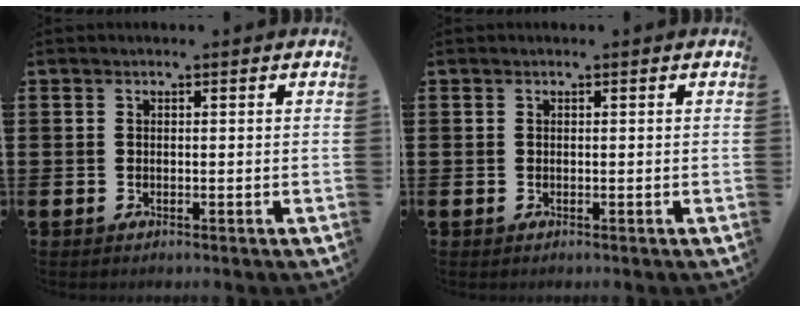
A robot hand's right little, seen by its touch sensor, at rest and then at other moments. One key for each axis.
{"total": 0.0}